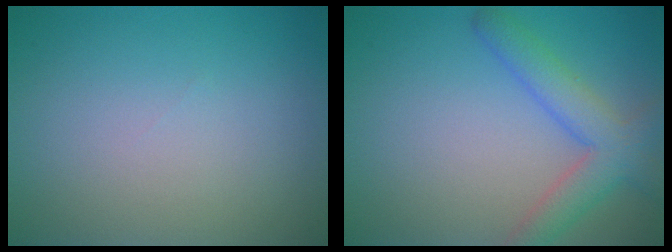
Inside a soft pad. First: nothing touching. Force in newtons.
{"total": 4.3, "press": 4.3, "slide": 0.3}